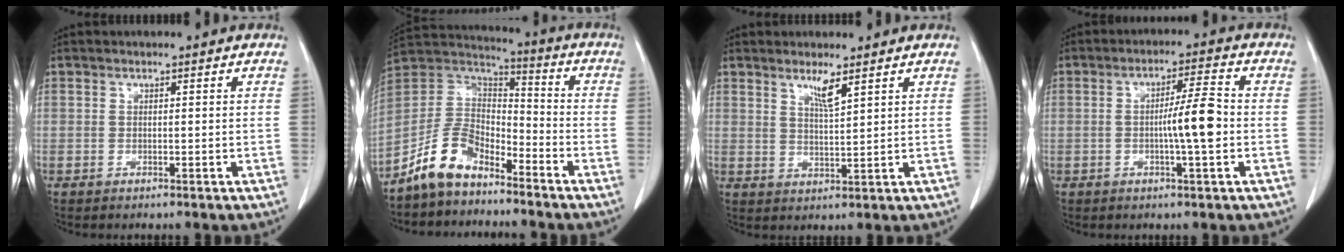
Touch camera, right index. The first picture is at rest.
{"total": 10.2, "force": [-7.4, 4.9, 4.9], "torque": [-0.111, 0.028, -0.149]}
{"total": 3.4, "force": [2.3, -0.1, 2.5], "torque": [-0.051, -0.010, 0.045]}
{"total": 6.7, "force": [-0.9, 0.1, 6.7], "torque": [-0.110, 0.005, -0.018]}